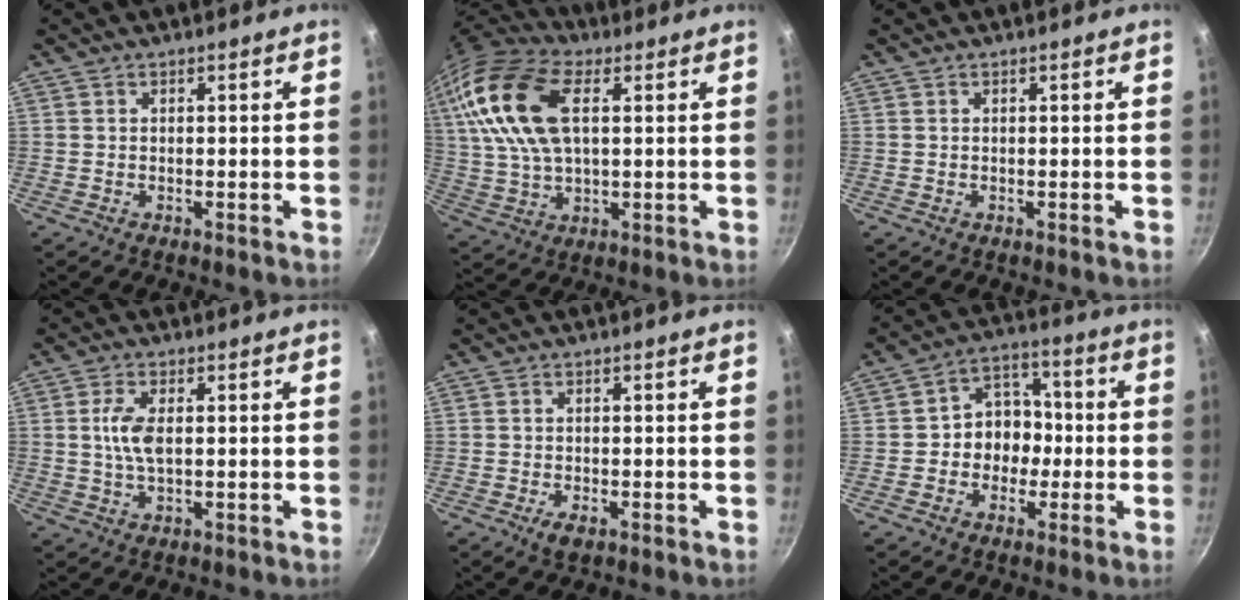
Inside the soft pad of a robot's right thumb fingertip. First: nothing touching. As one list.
[{"total": 18.0, "force": [5.1, 9.9, 14.1], "torque": [-0.271, 0.005, 0.090]}, {"total": 0.0}, {"total": 5.5, "force": [0.6, 2.5, 4.8], "torque": [-0.101, 0.002, 0.011]}, {"total": 2.3, "force": [-1.1, 1.1, 1.7], "torque": [-0.033, 0.000, -0.017]}, {"total": 9.3, "force": [-1.3, 7.9, 4.7], "torque": [-0.015, 0.032, -0.033]}]